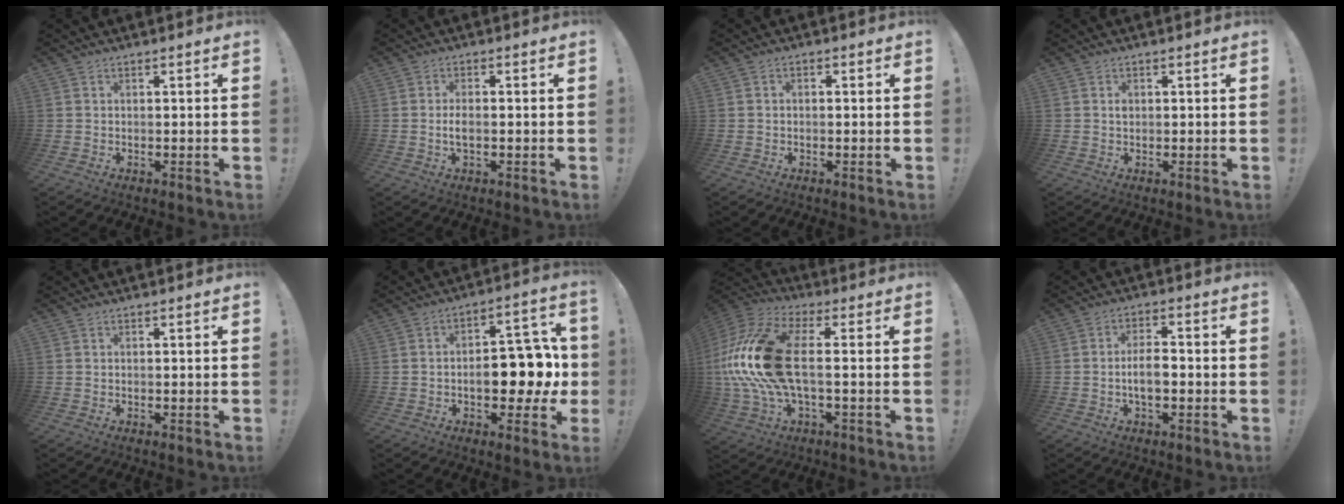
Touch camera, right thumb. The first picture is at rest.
{"total": 3.0, "force": [-0.4, 1.2, 2.7], "torque": [-0.061, 0.000, -0.011]}
{"total": 1.2, "force": [-0.8, 0.6, 0.7], "torque": [-0.016, 0.006, -0.013]}
{"total": 0.8, "force": [0.0, 0.7, 0.4], "torque": [-0.006, 0.002, -0.001]}
{"total": 0.0}
{"total": 14.4, "force": [-1.9, 8.2, 11.7], "torque": [-0.151, 0.018, -0.027]}
{"total": 22.8, "force": [0.2, 10.4, 20.3], "torque": [-0.419, 0.010, 0.010]}
{"total": 6.1, "force": [-1.3, 2.9, 5.2], "torque": [-0.089, 0.002, -0.029]}